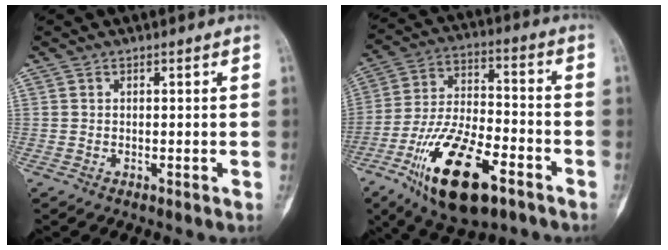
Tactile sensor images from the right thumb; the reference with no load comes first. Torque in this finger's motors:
{"motor_torque": [1.05, 1.28, 1.63, -1.14, 0.17]}